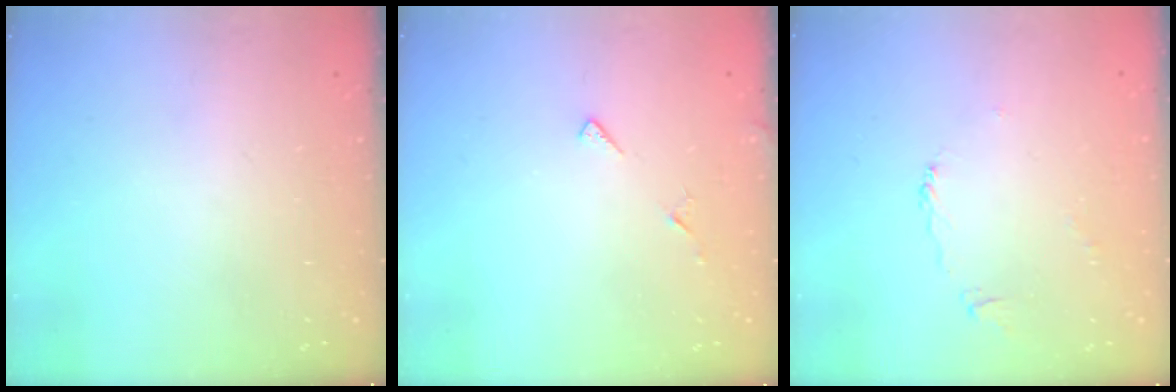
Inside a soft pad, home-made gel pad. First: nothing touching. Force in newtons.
{"total": 5.4, "press": 5.4, "slide": 0.5}
{"total": 2.4, "press": 2.3, "slide": 0.7}